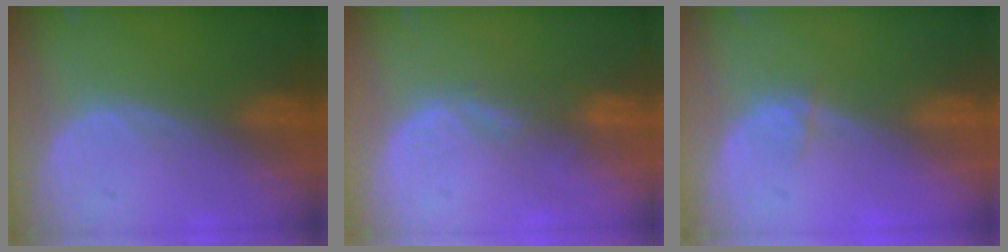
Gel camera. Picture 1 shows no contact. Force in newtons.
{"total": 2.7, "press": 2.1, "slide": 1.7}
{"total": 1.1, "press": 1.0, "slide": 0.4}